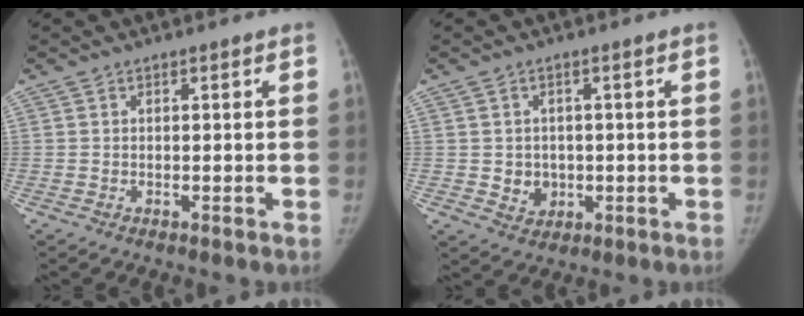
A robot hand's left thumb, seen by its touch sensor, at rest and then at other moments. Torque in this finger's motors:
{"motor_torque": [0.03, -0.03, 0.10, 0.04, 0.08]}